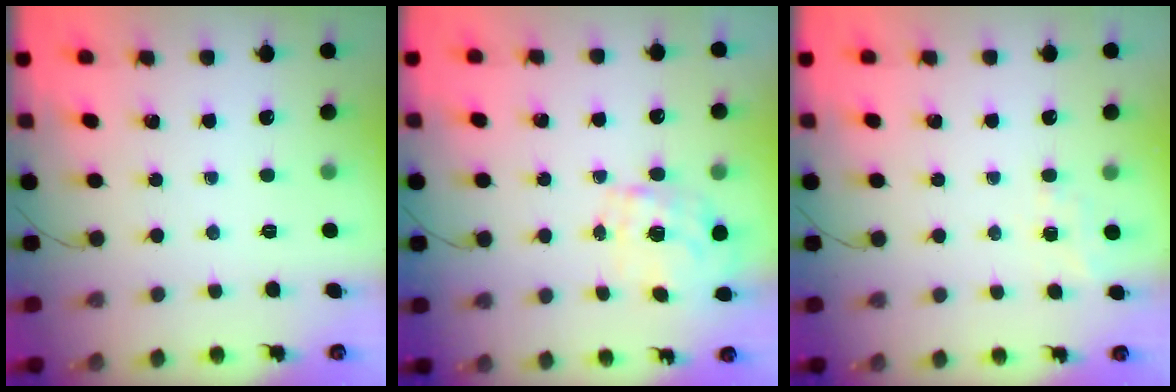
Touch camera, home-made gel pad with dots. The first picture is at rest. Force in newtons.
{"total": 2.1, "press": 0.6, "slide": 2.0}
{"total": 5.2, "press": 4.9, "slide": 1.5}